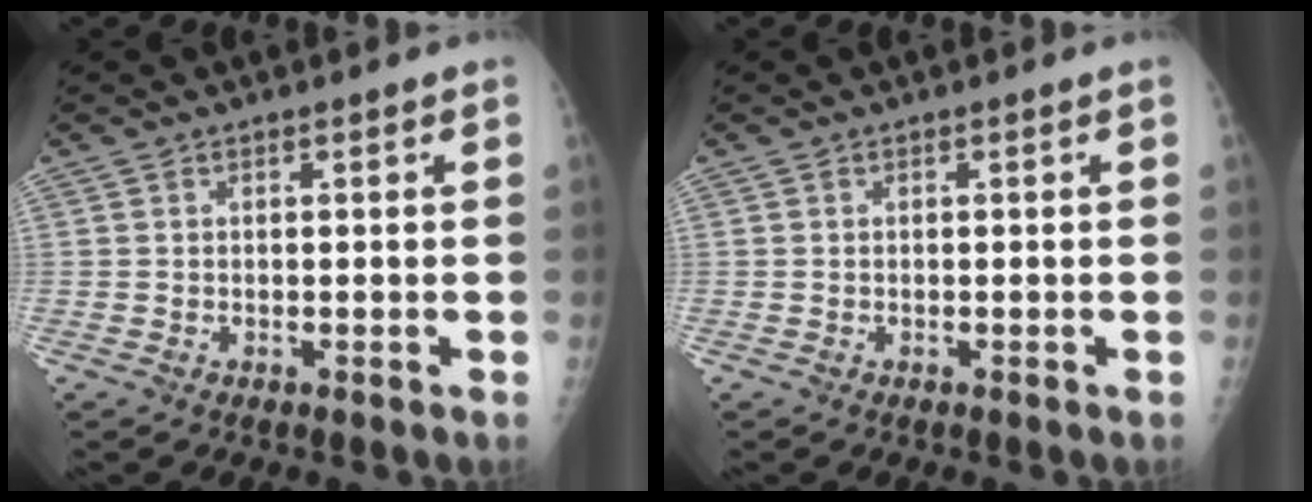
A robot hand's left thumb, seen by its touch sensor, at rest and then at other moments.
{"total": 0.0}